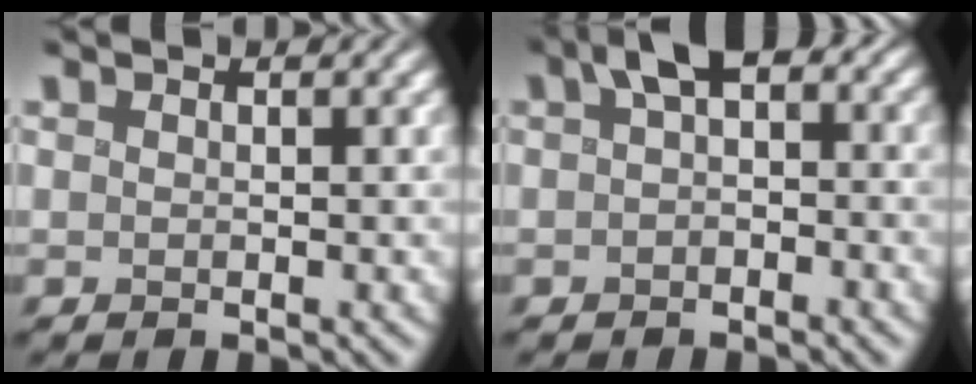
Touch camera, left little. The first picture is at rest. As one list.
[{"total": 4.0, "force": [0.4, 2.5, 3.1], "torque": [-0.042, 0.013, -0.006]}]